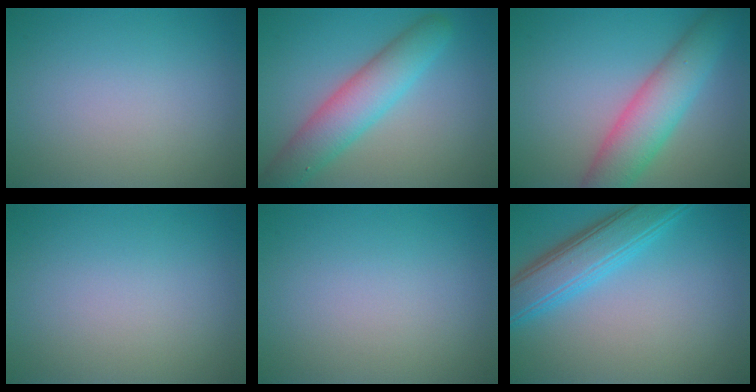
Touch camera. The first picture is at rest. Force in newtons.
{"total": 5.7, "press": 5.7, "slide": 0.1}
{"total": 6.2, "press": 6.2, "slide": 0.2}
{"total": 0.0}
{"total": 0.0}
{"total": 5.3, "press": 5.3, "slide": 0.3}